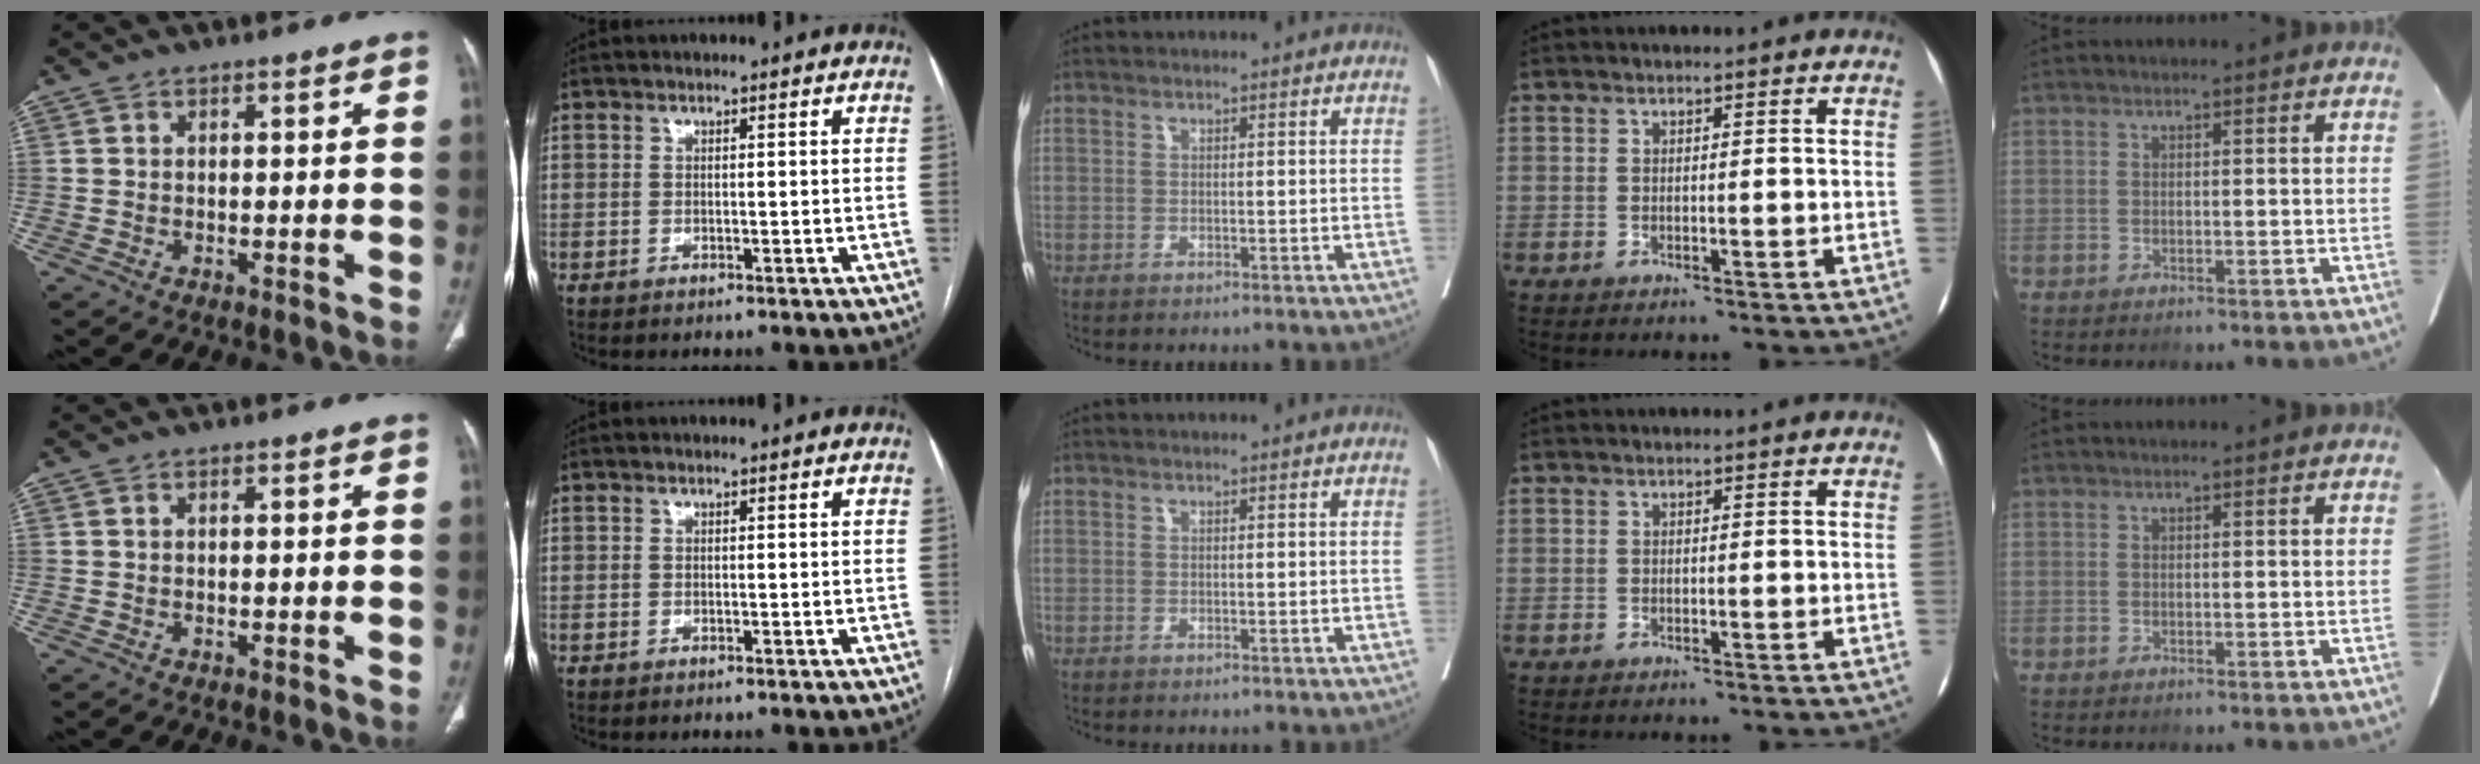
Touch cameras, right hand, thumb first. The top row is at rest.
{}